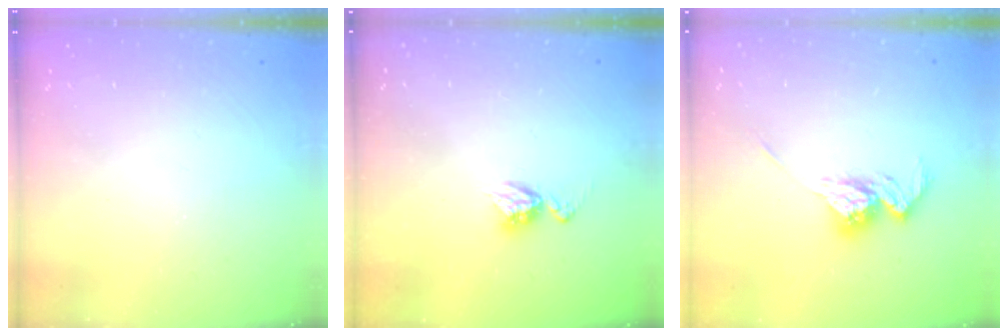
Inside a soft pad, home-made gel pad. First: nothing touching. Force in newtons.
{"total": 6.2, "press": 6.2, "slide": 0.5}
{"total": 11.8, "press": 11.8, "slide": 0.5}